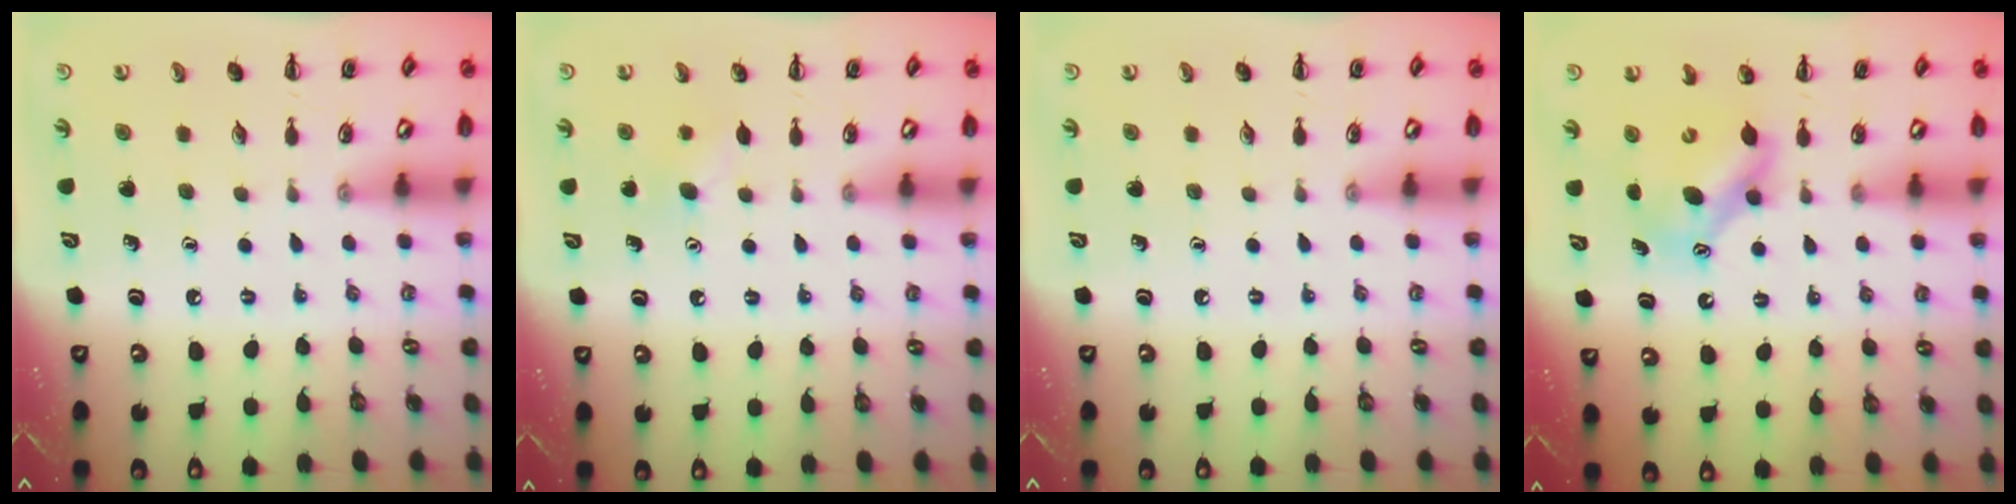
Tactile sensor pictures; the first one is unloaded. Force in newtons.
{"total": 4.3, "press": 4.2, "slide": 1.0}
{"total": 0.0}
{"total": 7.4, "press": 7.3, "slide": 1.1}